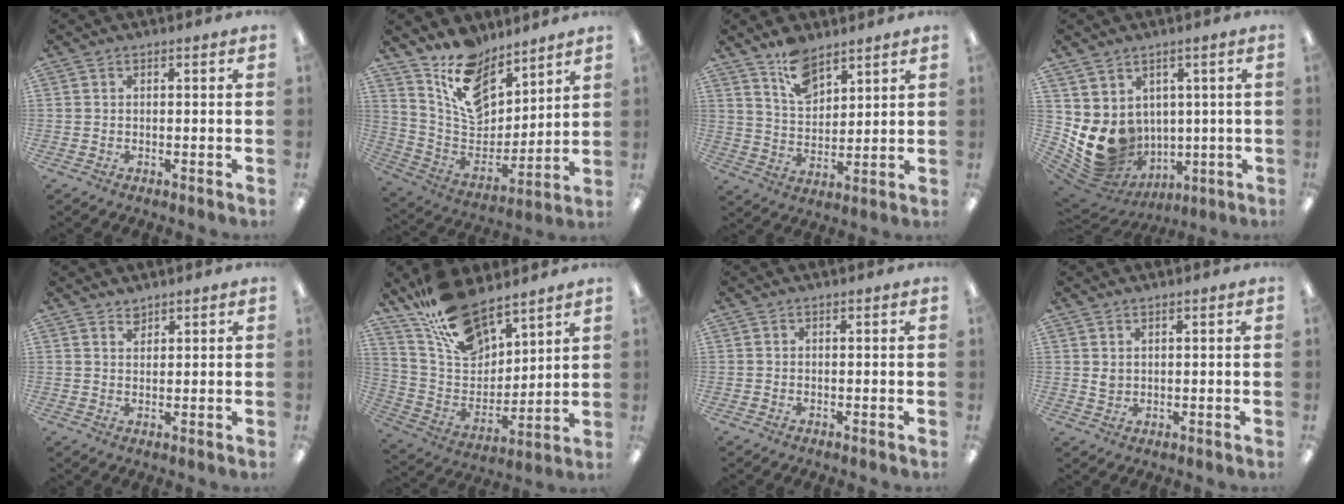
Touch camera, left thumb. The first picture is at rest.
{"total": 14.7, "force": [10.8, 8.2, 5.7], "torque": [-0.117, -0.069, 0.207]}
{"total": 9.9, "force": [7.3, 5.1, 4.3], "torque": [-0.077, -0.034, 0.134]}
{"total": 11.7, "force": [-0.1, 10.5, 5.2], "torque": [-0.113, -0.033, 0.011]}
{"total": 1.9, "force": [1.8, 0.6, 0.2], "torque": [-0.006, -0.003, 0.035]}
{"total": 17.3, "force": [13.4, 7.9, 7.8], "torque": [-0.159, -0.076, 0.247]}
{"total": 0.0}
{"total": 2.0, "force": [1.1, 1.4, 0.8], "torque": [-0.018, 0.002, 0.021]}